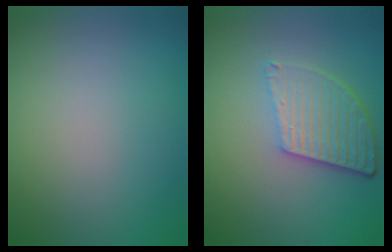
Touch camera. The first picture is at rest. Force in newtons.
{"total": 5.4, "press": 3.9, "slide": 3.7}